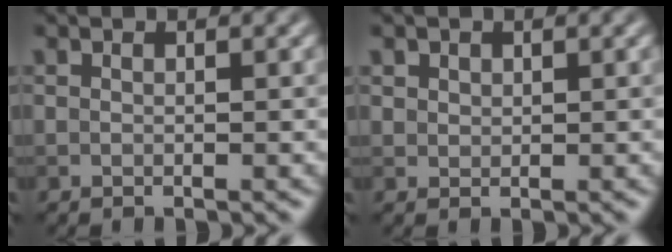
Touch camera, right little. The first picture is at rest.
{"total": 1.4, "force": [0.9, 1.1, 0.3], "torque": [-0.006, -0.008, 0.024]}